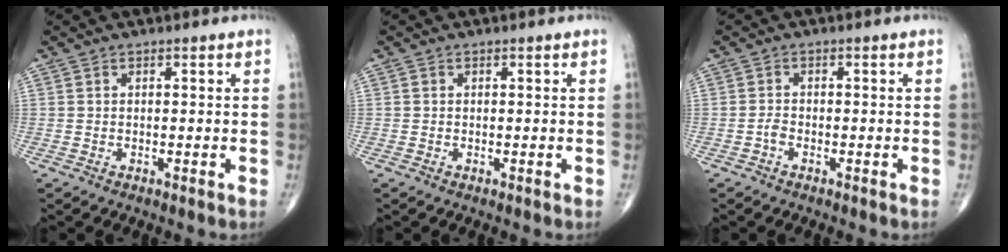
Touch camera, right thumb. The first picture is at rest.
{"total": 0.0}
{"total": 1.1, "force": [-0.6, 0.5, 0.7], "torque": [-0.015, 0.003, -0.015]}